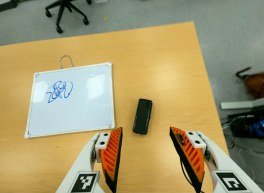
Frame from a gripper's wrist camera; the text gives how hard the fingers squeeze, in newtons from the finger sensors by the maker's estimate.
{"total": 0.0}